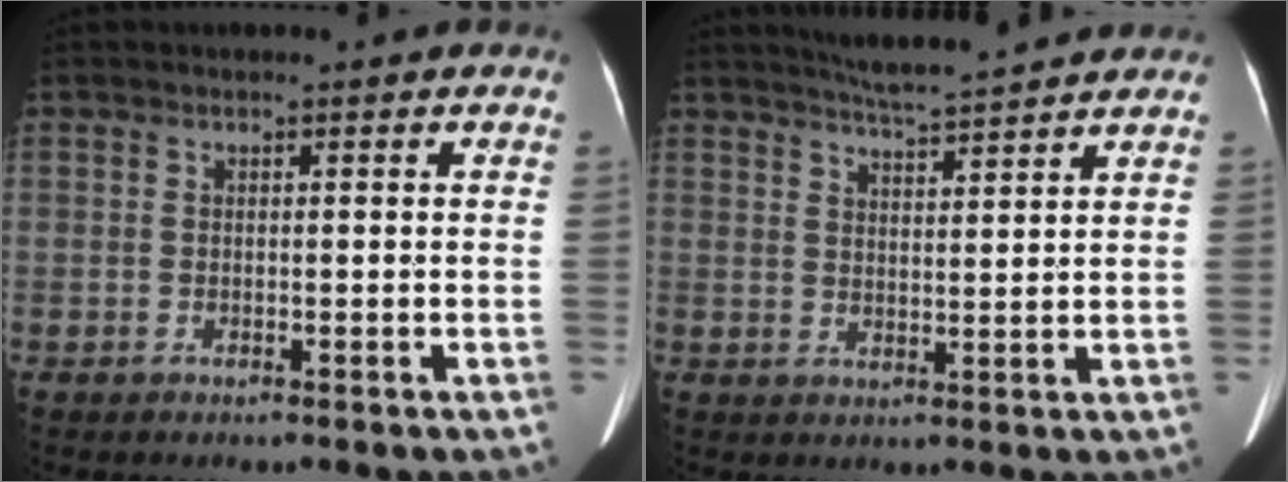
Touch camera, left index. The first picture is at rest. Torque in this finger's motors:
{"motor_torque": [0.37, -0.51, -0.03, 0.02]}